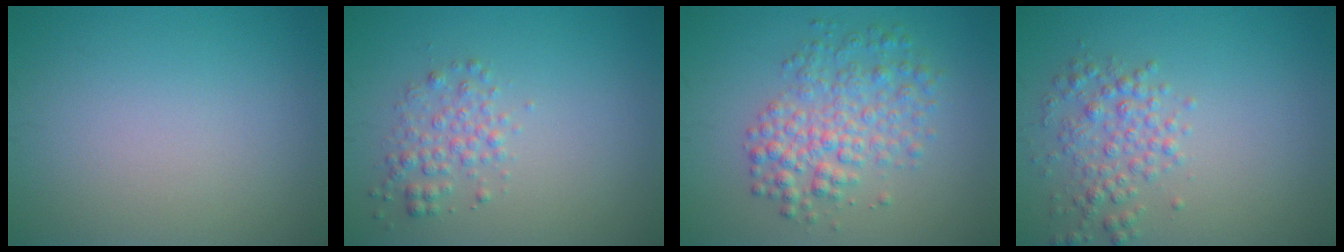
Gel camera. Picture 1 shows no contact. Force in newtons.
{"total": 2.2, "press": 2.2, "slide": 0.1}
{"total": 4.6, "press": 4.6, "slide": 0.1}
{"total": 2.8, "press": 2.8, "slide": 0.1}